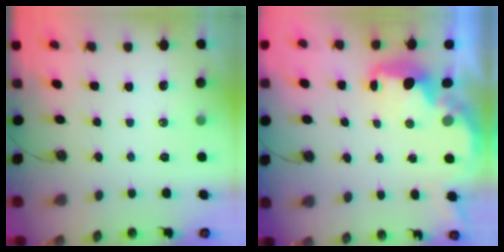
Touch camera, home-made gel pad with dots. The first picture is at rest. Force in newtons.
{"total": 3.0, "press": 3.0, "slide": 0.4}